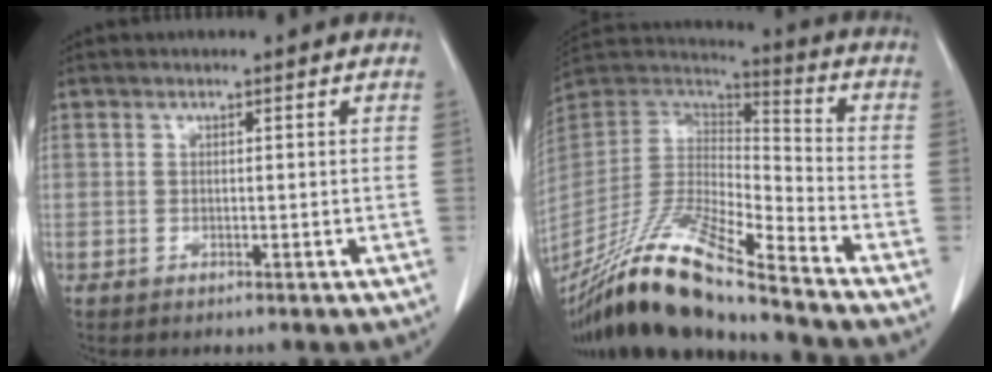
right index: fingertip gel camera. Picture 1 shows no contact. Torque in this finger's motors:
{"motor_torque": [0.32, -0.31, 0.27, 0.09]}